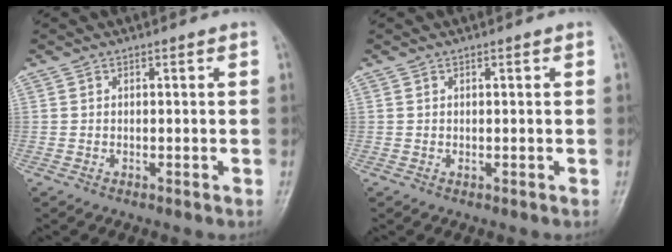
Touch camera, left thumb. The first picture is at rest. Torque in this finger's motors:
{"motor_torque": [0.00, 0.09, 0.31, -0.12, 0.00]}